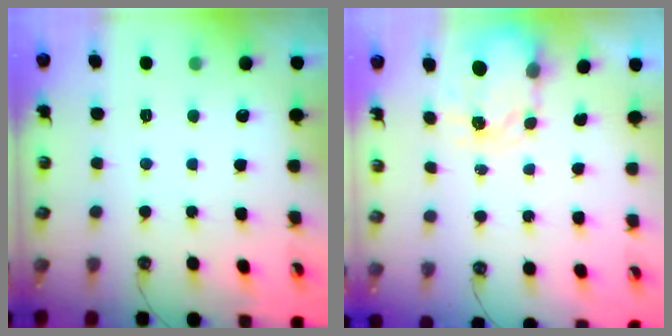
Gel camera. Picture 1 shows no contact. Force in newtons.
{"total": 3.3, "press": 3.3, "slide": 0.4}